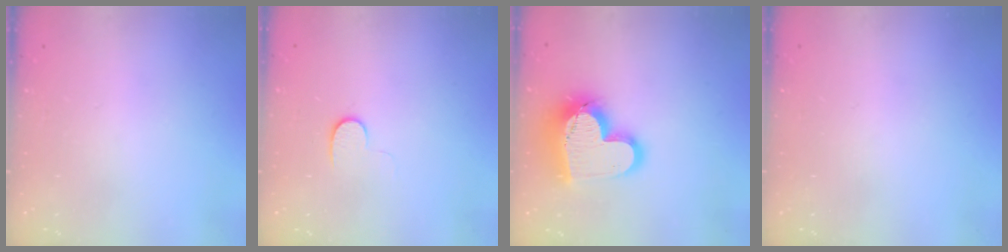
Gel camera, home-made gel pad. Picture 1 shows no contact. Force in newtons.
{"total": 6.8, "press": 6.7, "slide": 1.0}
{"total": 17.4, "press": 17.4, "slide": 1.3}
{"total": 0.0}